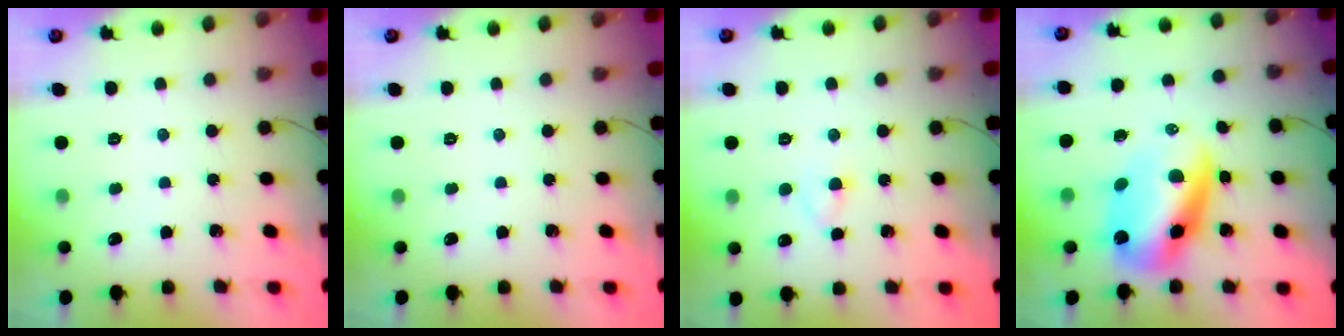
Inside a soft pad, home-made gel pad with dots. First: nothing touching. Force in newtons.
{"total": 0.0}
{"total": 2.8, "press": 2.6, "slide": 1.1}
{"total": 12.1, "press": 11.7, "slide": 3.3}